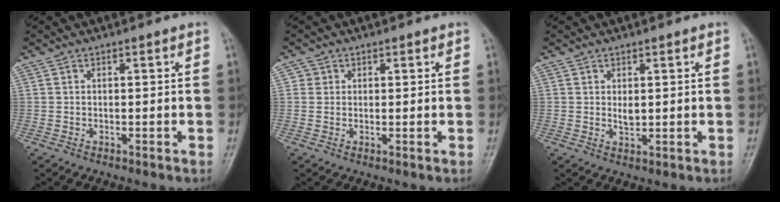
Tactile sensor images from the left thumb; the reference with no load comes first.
{"total": 2.0, "force": [0.7, 1.9, 0.1], "torque": [0.016, -0.001, 0.004]}
{"total": 2.0, "force": [0.7, 1.1, 1.5], "torque": [-0.021, -0.007, 0.012]}